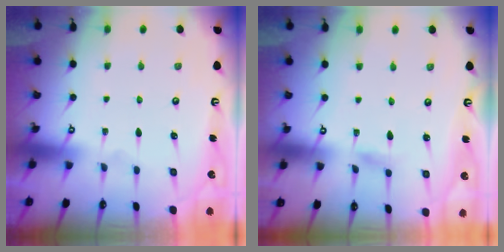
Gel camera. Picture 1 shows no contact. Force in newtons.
{"total": 3.2, "press": 3.2, "slide": 0.4}